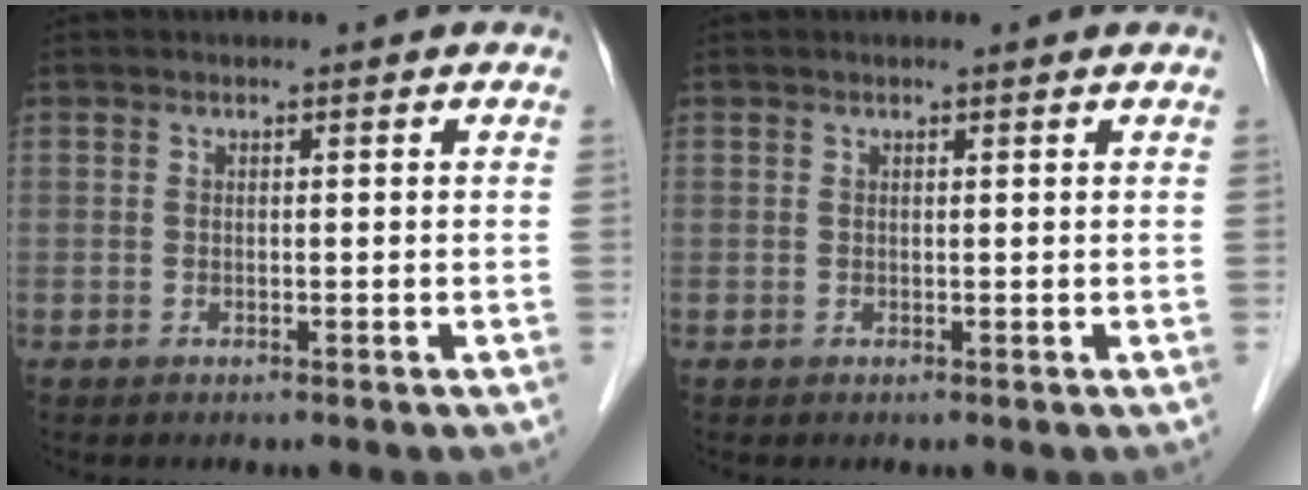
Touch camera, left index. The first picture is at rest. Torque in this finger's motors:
{"motor_torque": [0.05, -0.43, 0.03, 0.00]}